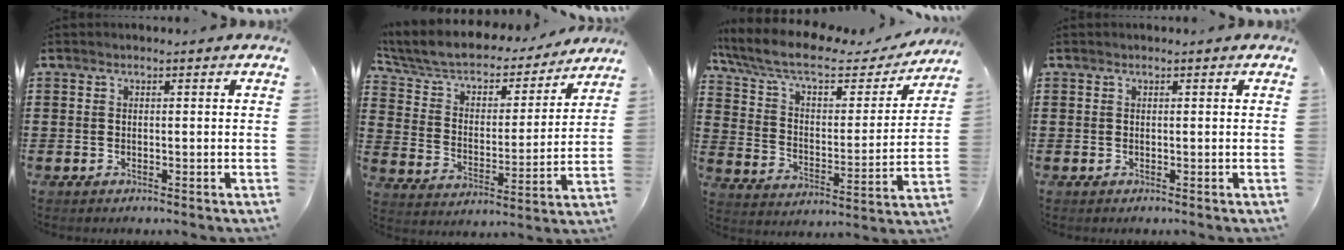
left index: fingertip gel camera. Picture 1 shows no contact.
{"total": 5.5, "force": [4.8, 2.1, 1.9], "torque": [-0.062, -0.038, 0.076]}
{"total": 9.5, "force": [7.2, 2.7, 5.5], "torque": [-0.133, -0.035, 0.122]}
{"total": 0.0}